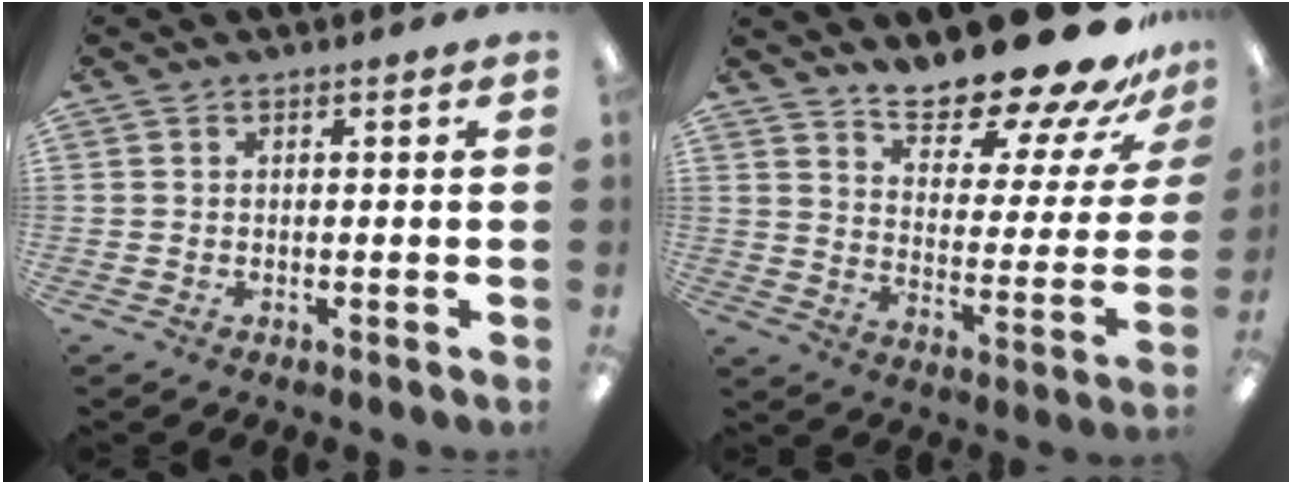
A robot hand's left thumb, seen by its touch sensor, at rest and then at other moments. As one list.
[{"total": 20.0, "force": [17.1, 4.7, 9.2], "torque": [-0.117, -0.137, 0.278]}]